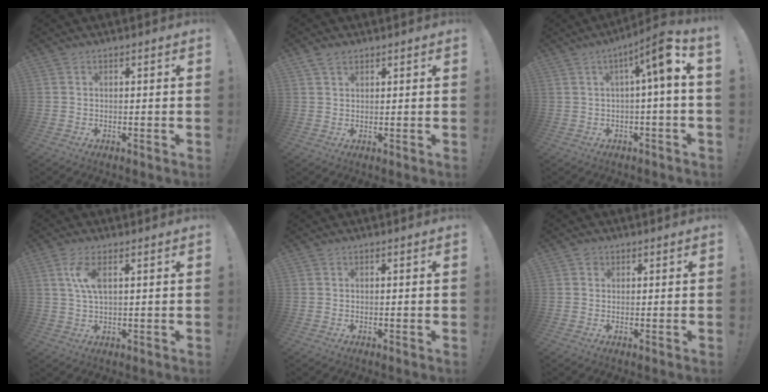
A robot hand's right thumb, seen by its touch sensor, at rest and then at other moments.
{"total": 2.9, "force": [2.1, 1.6, 1.1], "torque": [-0.016, -0.007, 0.040]}
{"total": 9.6, "force": [2.0, 0.4, 9.3], "torque": [-0.142, -0.012, 0.024]}
{"total": 6.5, "force": [2.0, 2.5, 5.7], "torque": [-0.111, 0.000, 0.033]}
{"total": 0.0}
{"total": 1.6, "force": [1.0, 1.2, 0.4], "torque": [-0.002, -0.003, 0.017]}